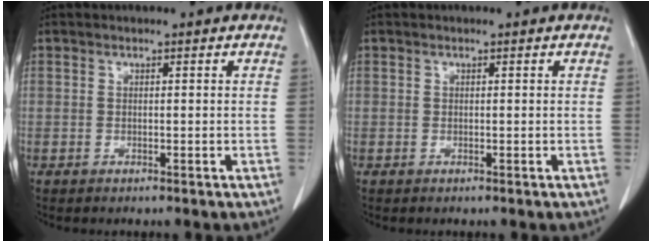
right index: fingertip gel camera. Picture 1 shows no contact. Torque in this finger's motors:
{"motor_torque": [-0.05, 0.03, -0.01, 0.00]}